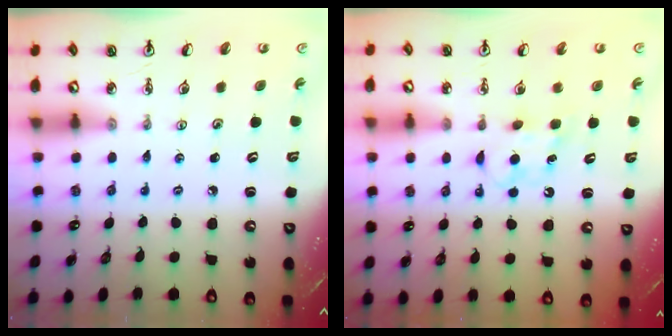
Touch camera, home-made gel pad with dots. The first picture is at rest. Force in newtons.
{"total": 6.7, "press": 6.5, "slide": 1.4}